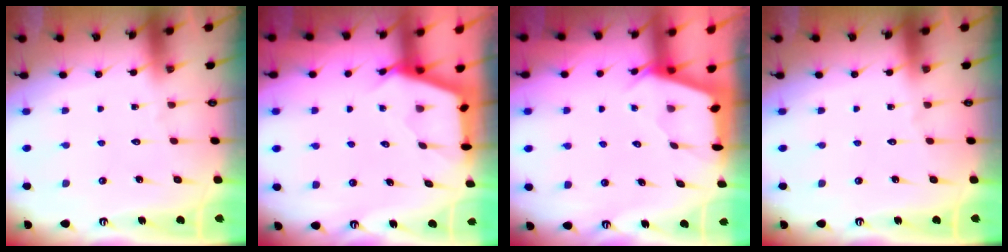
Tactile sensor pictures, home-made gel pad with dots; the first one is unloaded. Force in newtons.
{"total": 2.6, "press": 2.6, "slide": 0.3}
{"total": 2.4, "press": 2.4, "slide": 0.3}
{"total": 0.0}